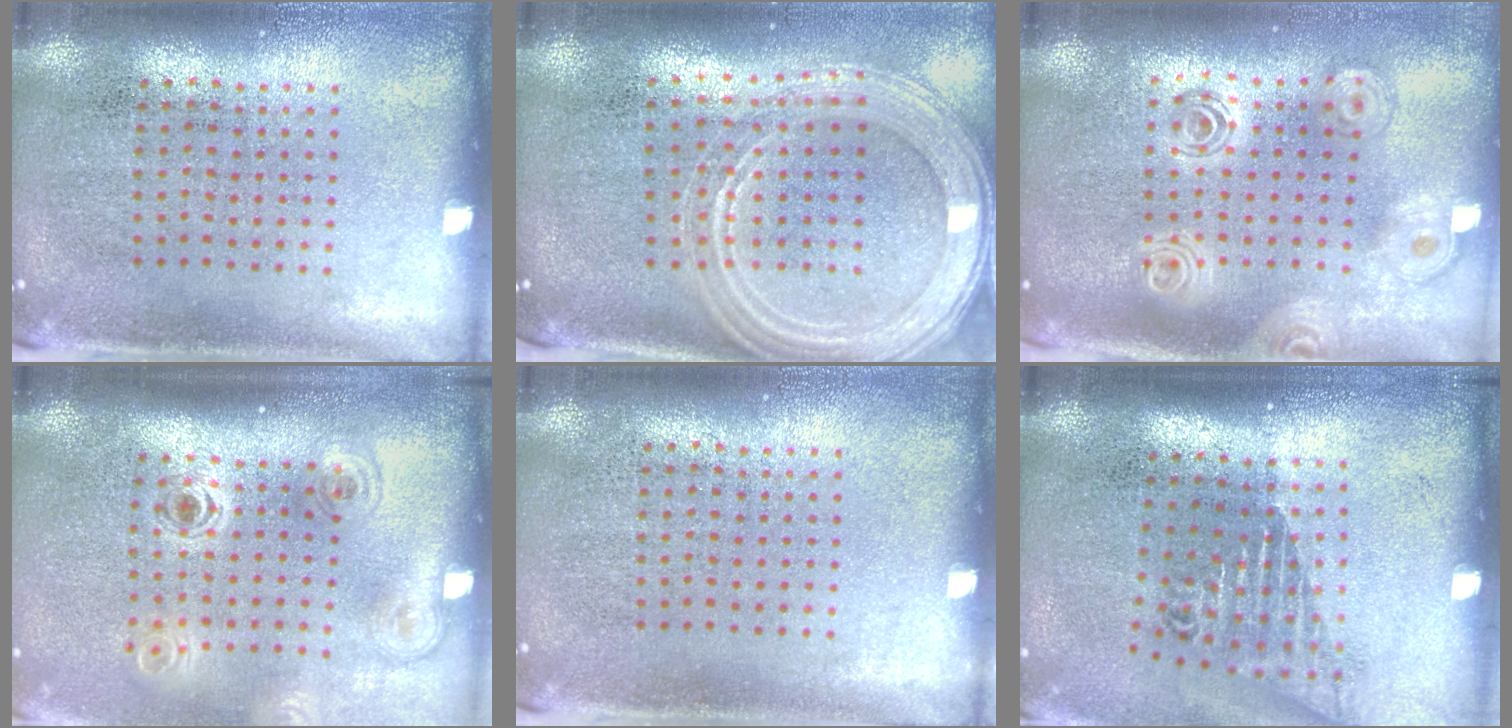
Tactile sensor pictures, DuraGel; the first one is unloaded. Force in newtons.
{"total": 2.3, "press": 2.0, "slide": 1.1}
{"total": 2.0, "press": 1.7, "slide": 1.1}
{"total": 1.9, "press": 1.3, "slide": 1.4}
{"total": 0.0}
{"total": 1.7, "press": 1.3, "slide": 1.2}